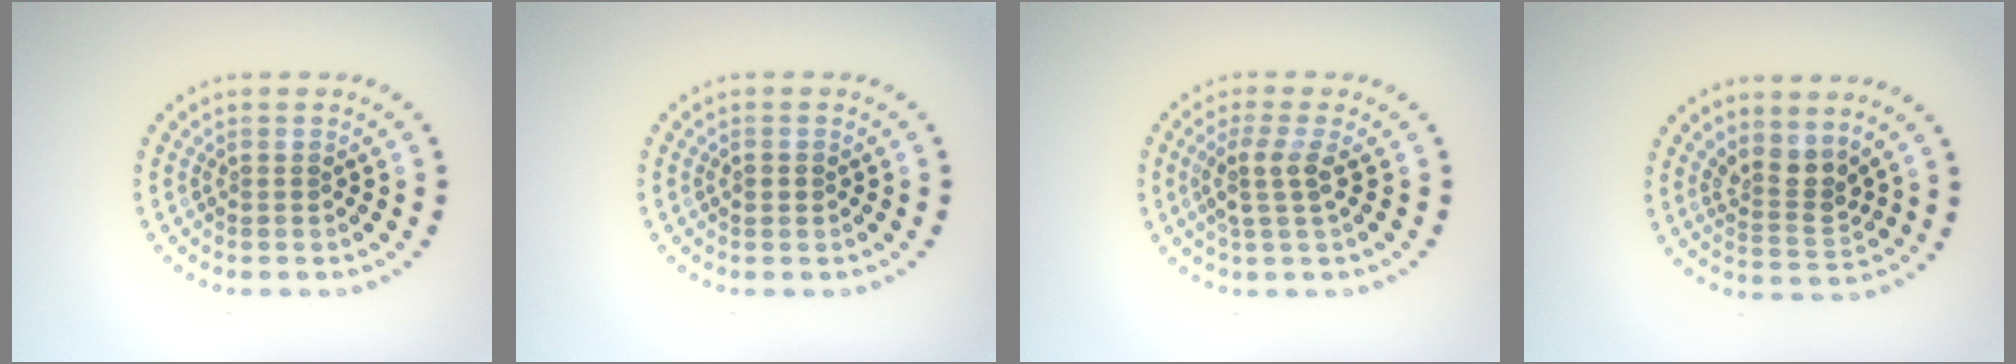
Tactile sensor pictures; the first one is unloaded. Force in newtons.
{"total": 1.1, "press": 1.1, "slide": 0.2}
{"total": 2.5, "press": 2.0, "slide": 1.6}
{"total": 2.8, "press": 2.1, "slide": 1.9}